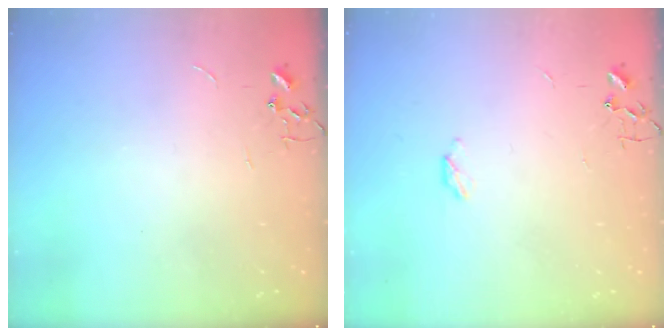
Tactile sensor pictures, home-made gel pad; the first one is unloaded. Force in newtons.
{"total": 2.8, "press": 2.8, "slide": 0.5}